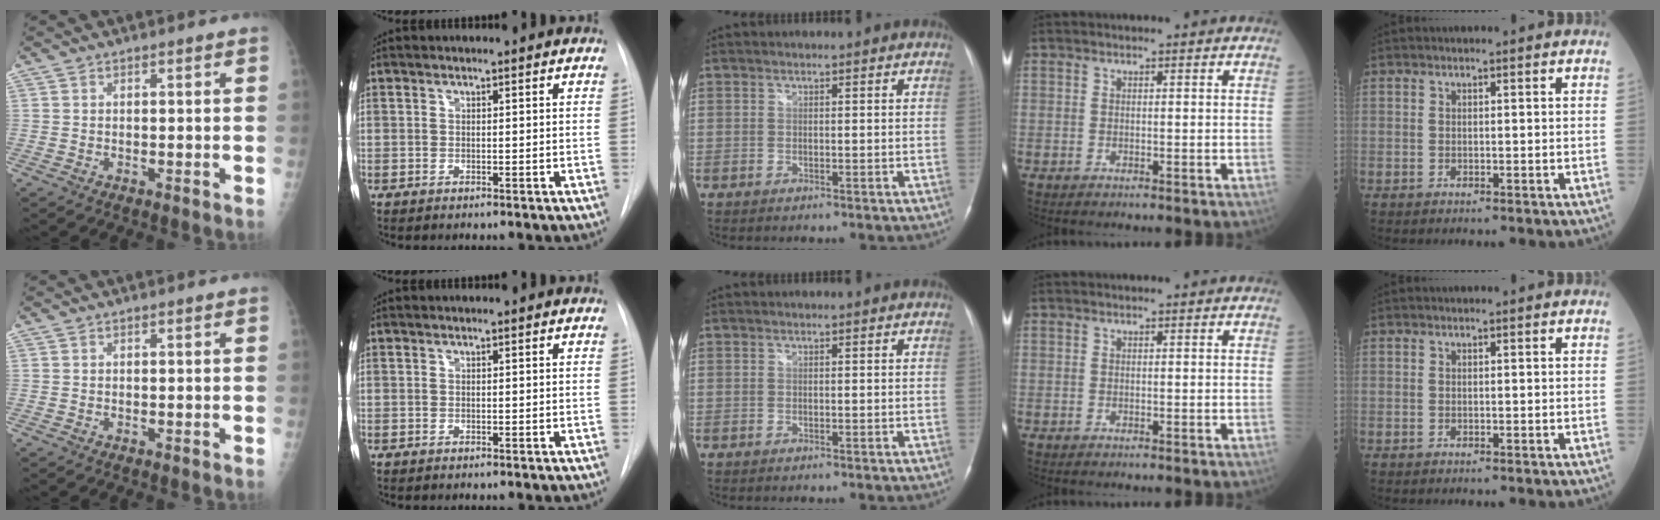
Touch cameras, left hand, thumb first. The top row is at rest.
{}